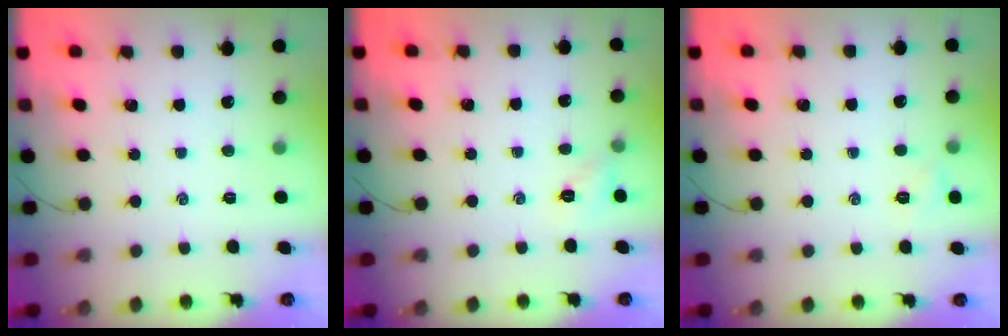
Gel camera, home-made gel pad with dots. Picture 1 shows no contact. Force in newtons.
{"total": 4.1, "press": 4.1, "slide": 0.3}
{"total": 3.1, "press": 3.0, "slide": 0.9}